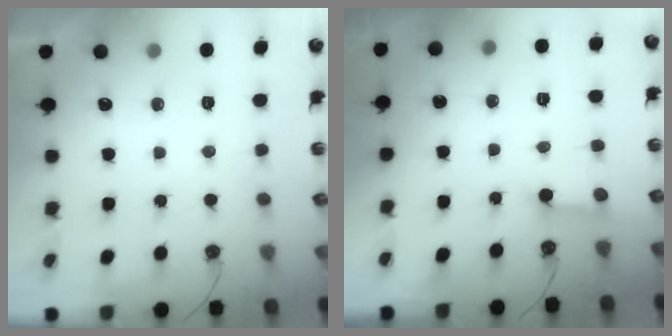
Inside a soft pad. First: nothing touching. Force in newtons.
{"total": 3.0, "press": 3.0, "slide": 0.4}